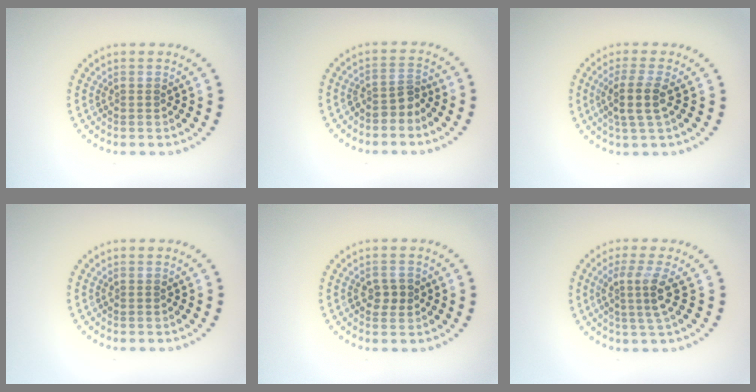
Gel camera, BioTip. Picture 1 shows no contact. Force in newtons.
{"total": 2.0, "press": 1.4, "slide": 1.4}
{"total": 2.7, "press": 2.3, "slide": 1.5}
{"total": 0.0}
{"total": 1.9, "press": 1.9, "slide": 0.3}
{"total": 3.0, "press": 2.1, "slide": 2.1}